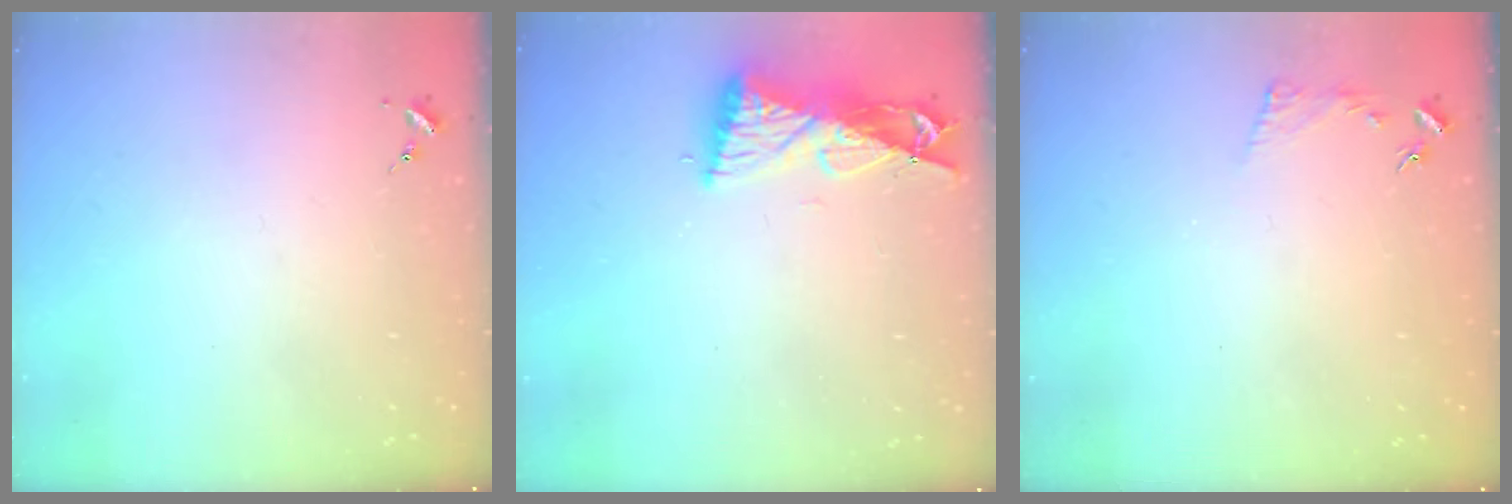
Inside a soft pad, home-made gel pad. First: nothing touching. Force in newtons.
{"total": 9.9, "press": 9.8, "slide": 1.0}
{"total": 3.8, "press": 3.7, "slide": 0.8}